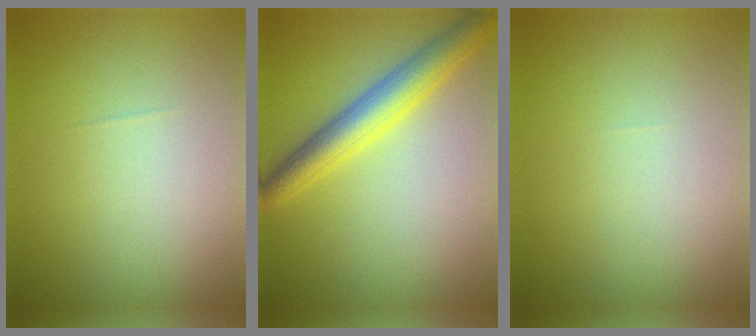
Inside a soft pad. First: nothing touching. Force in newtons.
{"total": 4.8, "press": 4.8, "slide": 0.2}
{"total": 0.0}